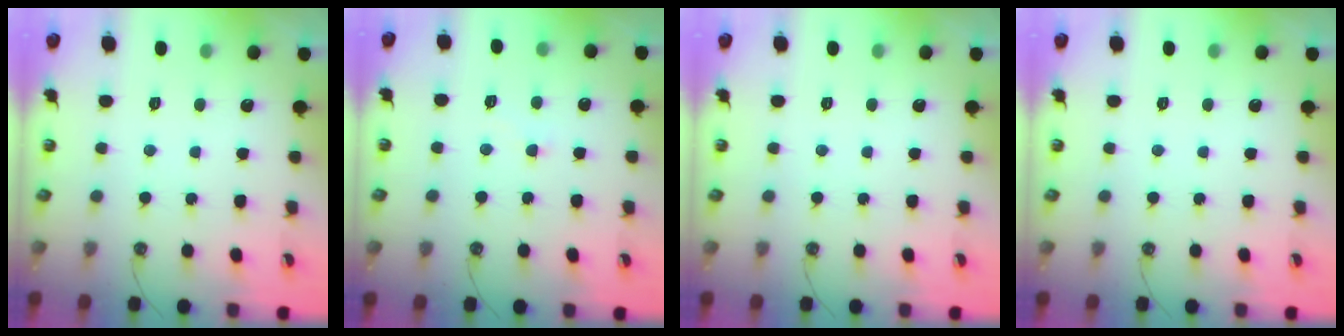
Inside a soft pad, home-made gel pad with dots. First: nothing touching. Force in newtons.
{"total": 2.9, "press": 2.8, "slide": 0.8}
{"total": 0.0}
{"total": 0.0}